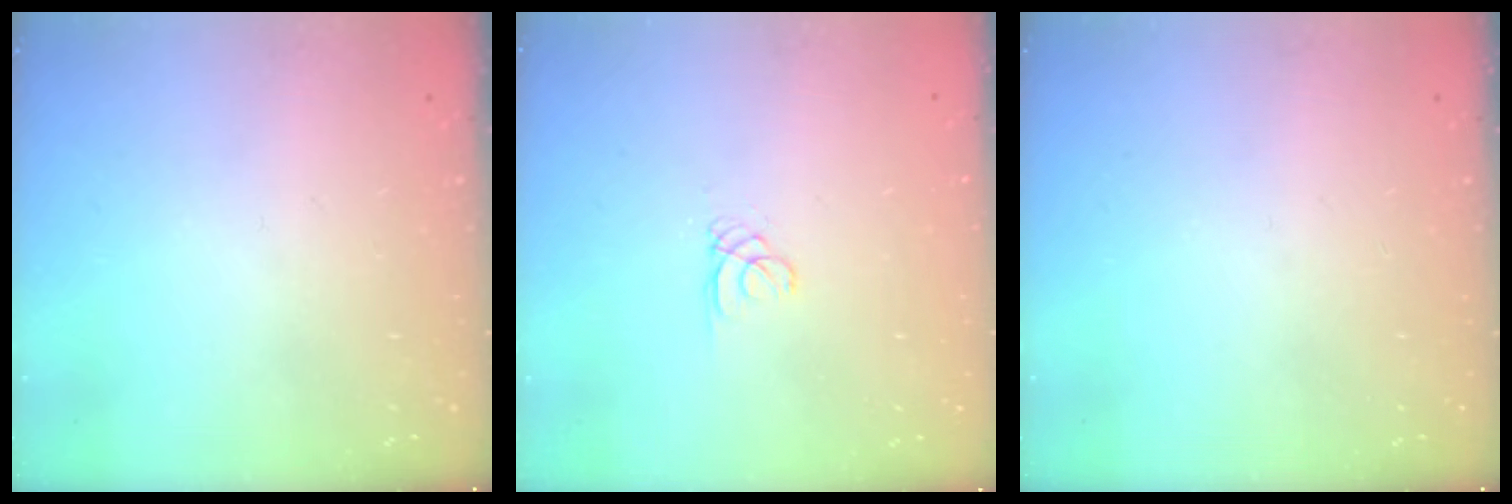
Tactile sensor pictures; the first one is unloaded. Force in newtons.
{"total": 0.6, "press": 0.6, "slide": 0.1}
{"total": 0.0}